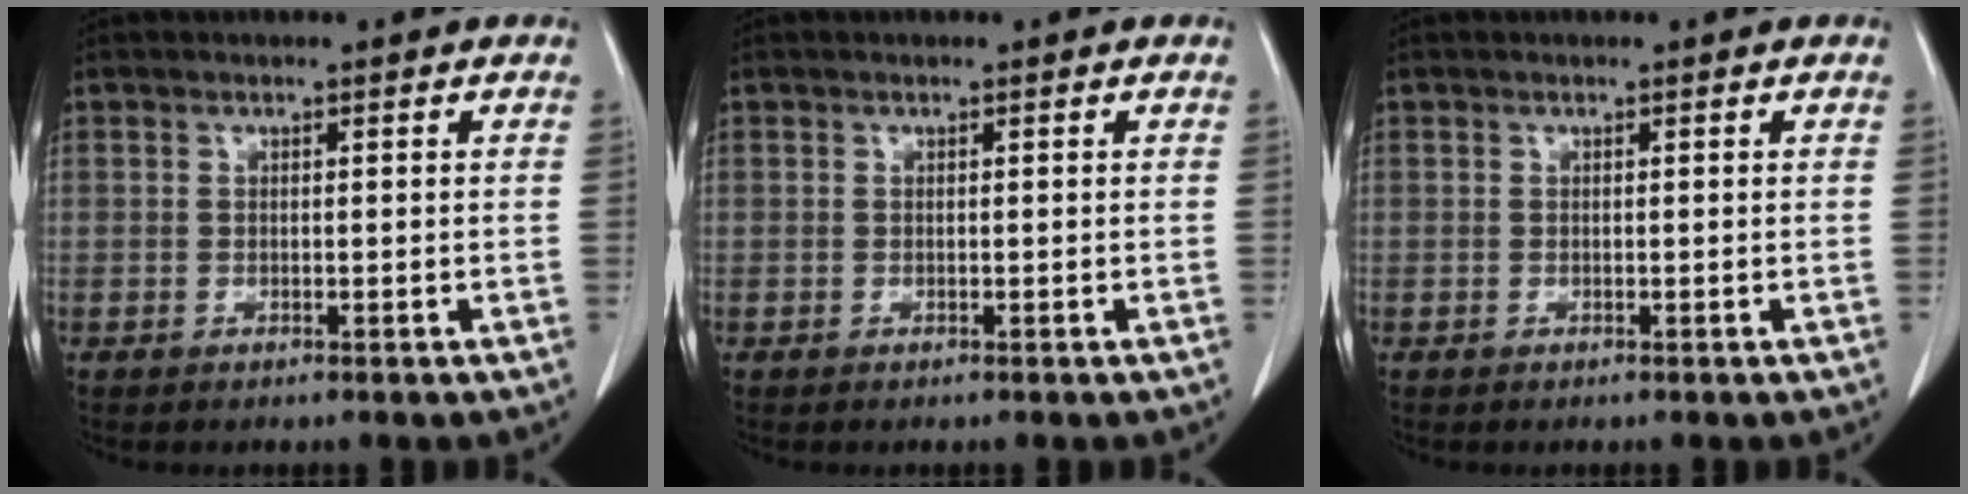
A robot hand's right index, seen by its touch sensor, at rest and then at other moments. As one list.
[{"total": 0.0}, {"total": 0.0}]